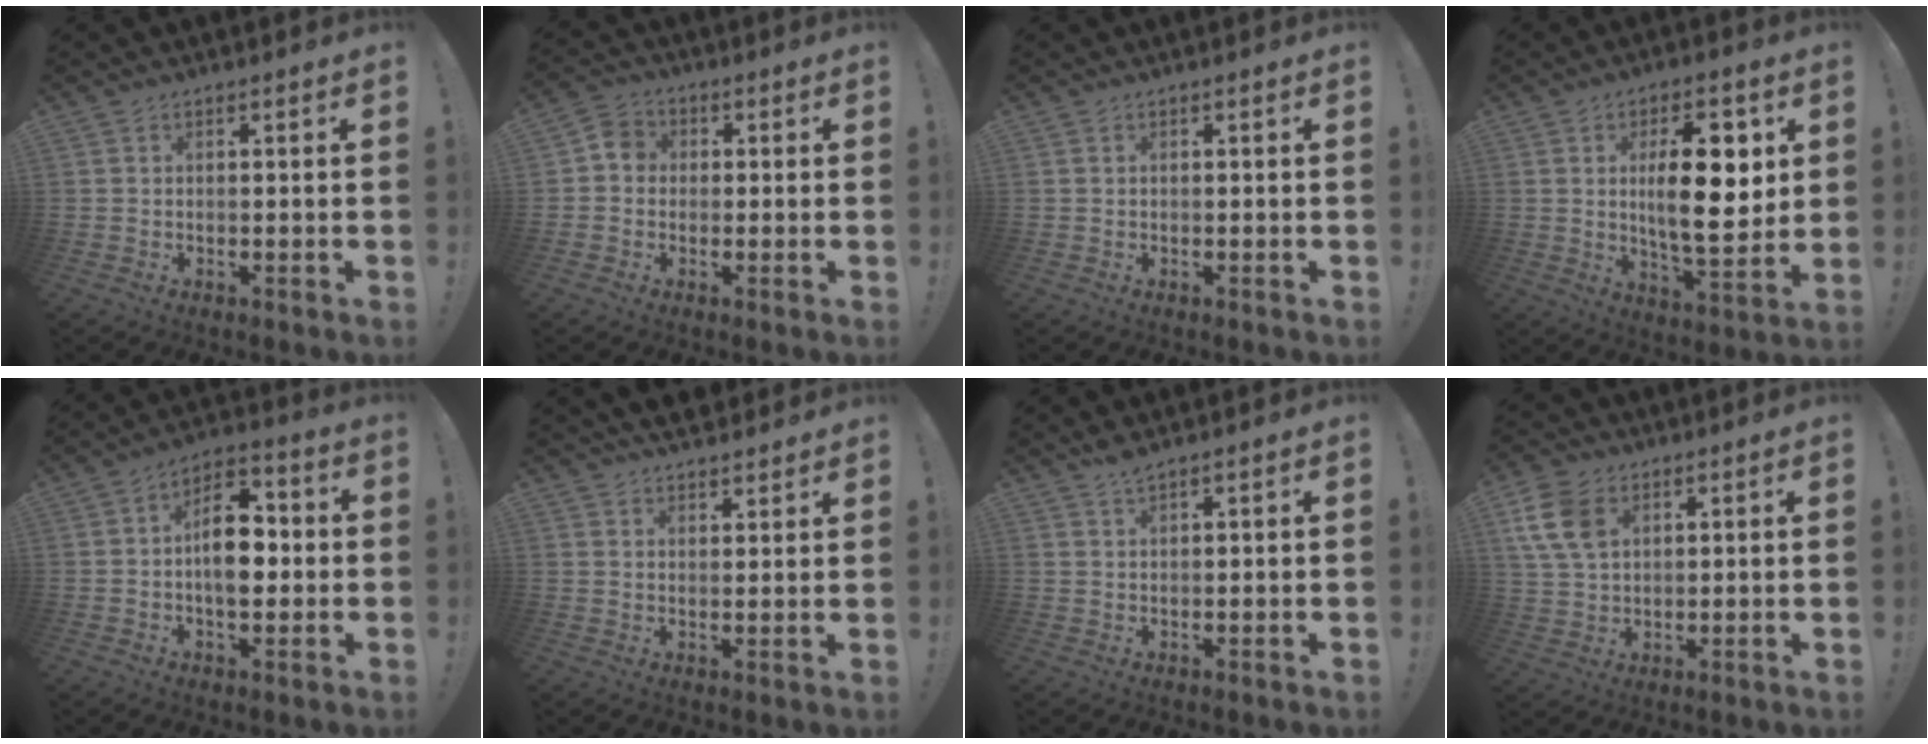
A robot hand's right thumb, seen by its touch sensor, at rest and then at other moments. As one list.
[{"total": 5.1, "force": [-0.4, 4.6, 2.2], "torque": [-0.028, 0.016, -0.007]}, {"total": 0.0}, {"total": 17.2, "force": [3.1, 7.0, 15.4], "torque": [-0.235, -0.011, 0.039]}, {"total": 12.6, "force": [-0.7, 7.9, 9.7], "torque": [-0.150, 0.014, -0.011]}, {"total": 4.5, "force": [4.1, 1.7, 0.8], "torque": [-0.009, -0.024, 0.077]}, {"total": 2.4, "force": [2.1, 0.3, 1.1], "torque": [-0.021, -0.010, 0.037]}, {"total": 12.5, "force": [5.1, 8.8, 7.3], "torque": [-0.137, -0.012, 0.104]}]